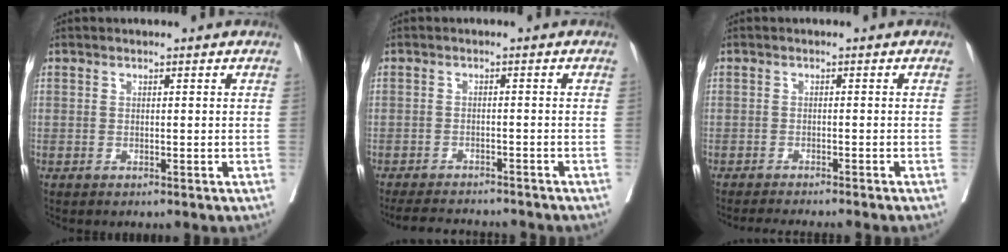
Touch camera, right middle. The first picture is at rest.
{"total": 9.4, "force": [-8.9, 1.1, 2.8], "torque": [-0.040, -0.007, -0.123]}
{"total": 7.3, "force": [-6.6, -0.5, 3.1], "torque": [-0.021, -0.014, -0.093]}